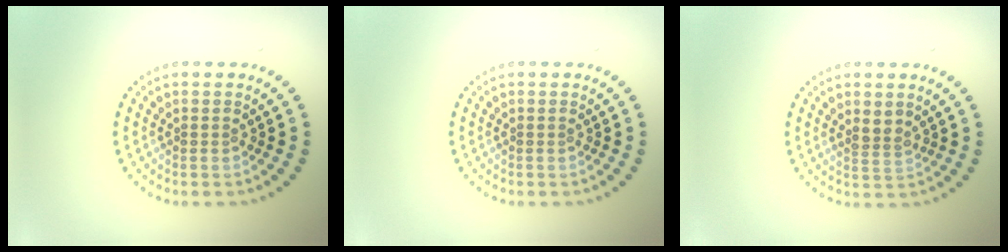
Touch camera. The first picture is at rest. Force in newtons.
{"total": 0.0}
{"total": 1.8, "press": 1.3, "slide": 1.2}